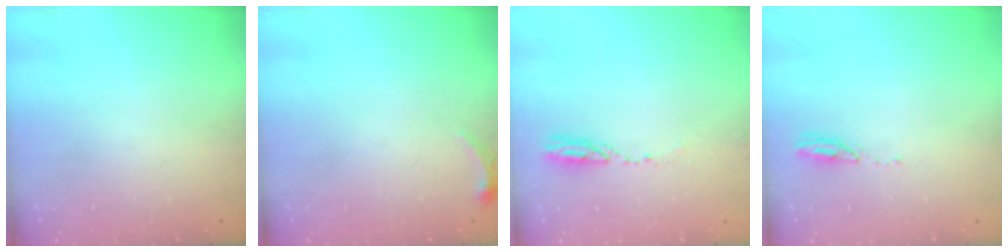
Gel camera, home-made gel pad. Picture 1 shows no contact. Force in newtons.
{"total": 3.9, "press": 3.8, "slide": 0.7}
{"total": 3.6, "press": 3.5, "slide": 0.7}
{"total": 3.2, "press": 3.2, "slide": 0.3}